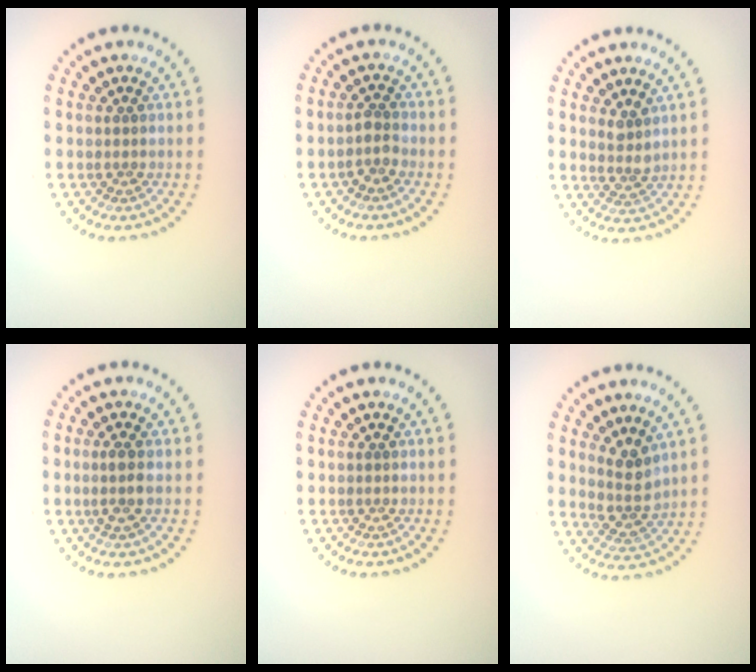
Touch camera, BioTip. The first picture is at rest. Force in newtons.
{"total": 1.4, "press": 1.2, "slide": 0.7}
{"total": 1.8, "press": 1.3, "slide": 1.2}
{"total": 1.5, "press": 1.3, "slide": 0.8}
{"total": 0.0}
{"total": 2.8, "press": 2.2, "slide": 1.7}